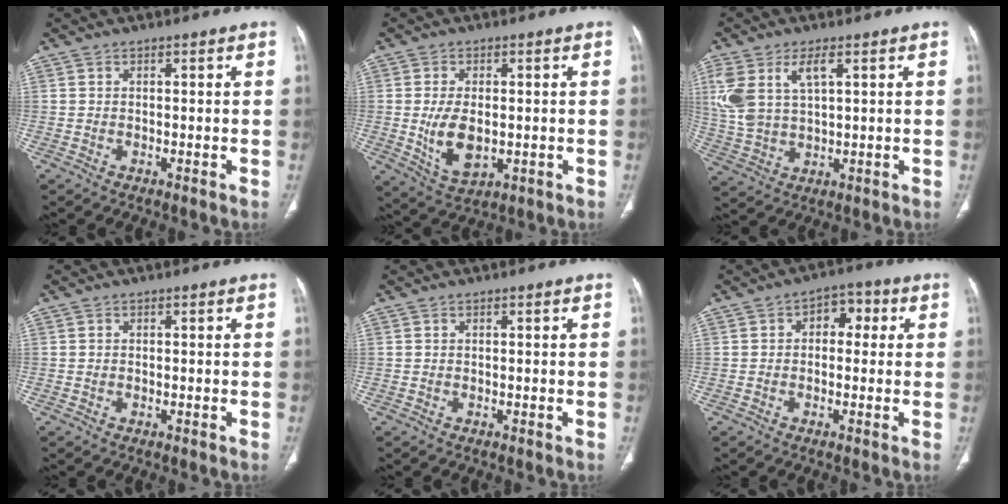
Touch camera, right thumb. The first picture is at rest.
{"total": 8.3, "force": [-0.7, 4.8, 6.8], "torque": [-0.118, -0.011, 0.000]}
{"total": 11.2, "force": [4.0, 5.7, 8.8], "torque": [-0.203, 0.000, 0.091]}
{"total": 0.0}
{"total": 0.0}
{"total": 5.5, "force": [1.1, 3.8, 3.8], "torque": [-0.021, 0.016, 0.006]}